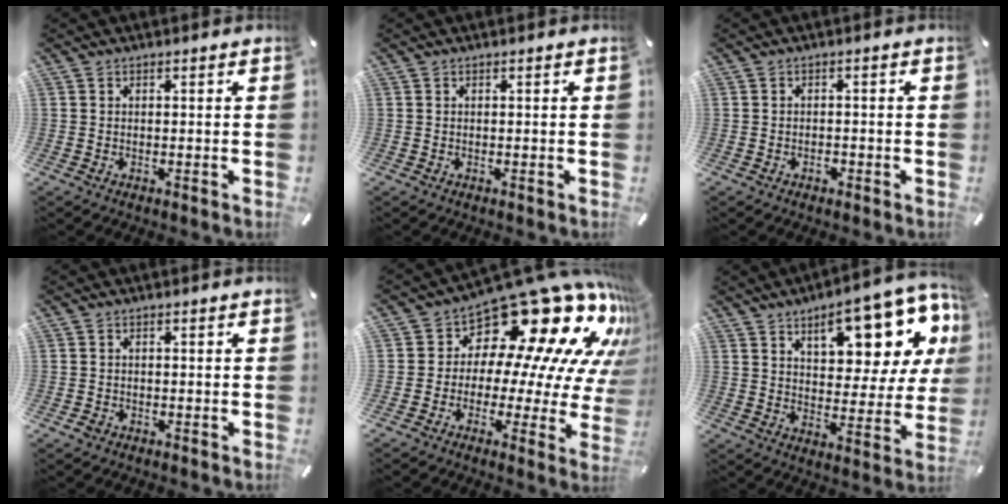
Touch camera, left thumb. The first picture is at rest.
{"total": 0.0}
{"total": 1.3, "force": [-0.7, 1.0, 0.5], "torque": [-0.013, 0.002, -0.017]}
{"total": 1.1, "force": [-0.5, 0.9, 0.5], "torque": [-0.008, 0.003, -0.011]}
{"total": 20.5, "force": [14.2, 9.7, 11.2], "torque": [-0.144, -0.133, 0.234]}
{"total": 18.5, "force": [10.6, 8.3, 12.8], "torque": [-0.167, -0.063, 0.171]}